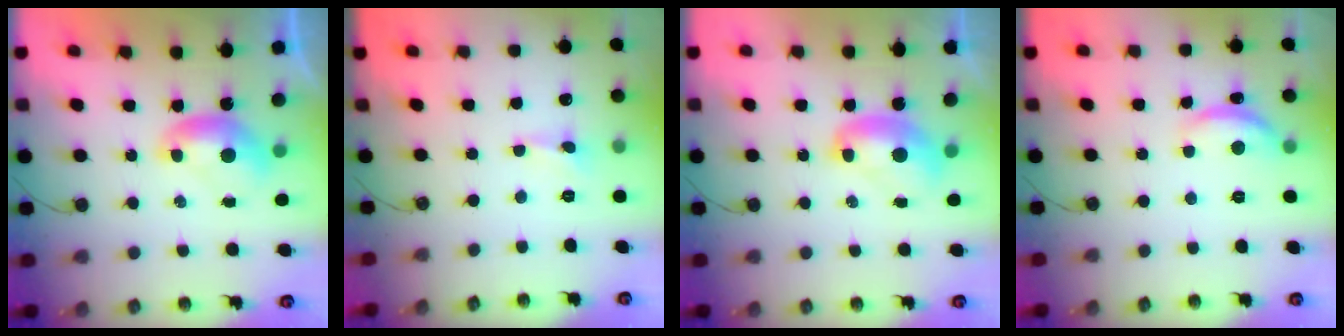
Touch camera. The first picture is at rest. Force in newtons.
{"total": 0.6, "press": 0.5, "slide": 0.3}
{"total": 2.3, "press": 2.3, "slide": 0.2}
{"total": 6.1, "press": 6.1, "slide": 0.7}